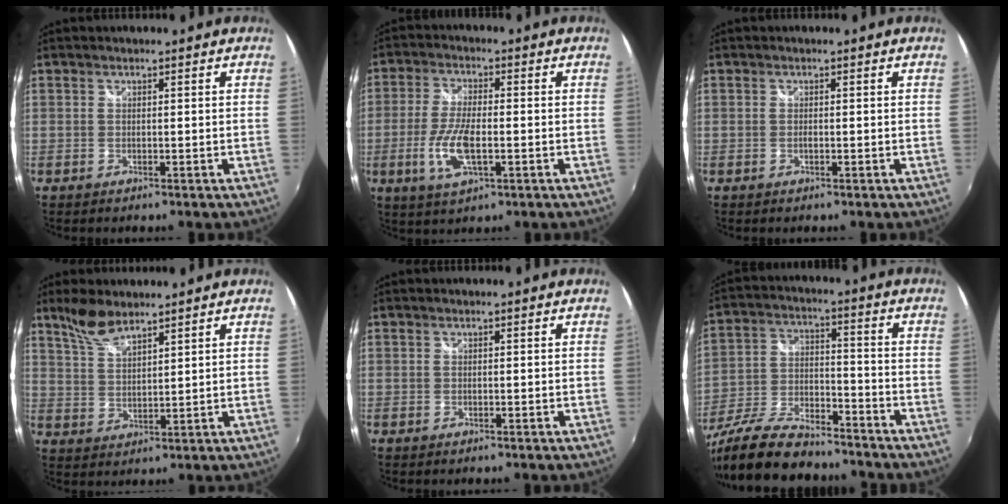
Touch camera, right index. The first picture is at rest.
{"total": 8.7, "force": [-2.3, 3.0, 7.9], "torque": [-0.167, -0.008, -0.046]}
{"total": 0.5, "force": [-0.2, 0.2, 0.5], "torque": [-0.010, -0.002, -0.005]}
{"total": 6.4, "force": [5.1, 1.9, 3.3], "torque": [-0.063, 0.007, 0.107]}
{"total": 0.0}
{"total": 19.4, "force": [-15.5, 5.9, 10.1], "torque": [-0.213, -0.027, -0.267]}